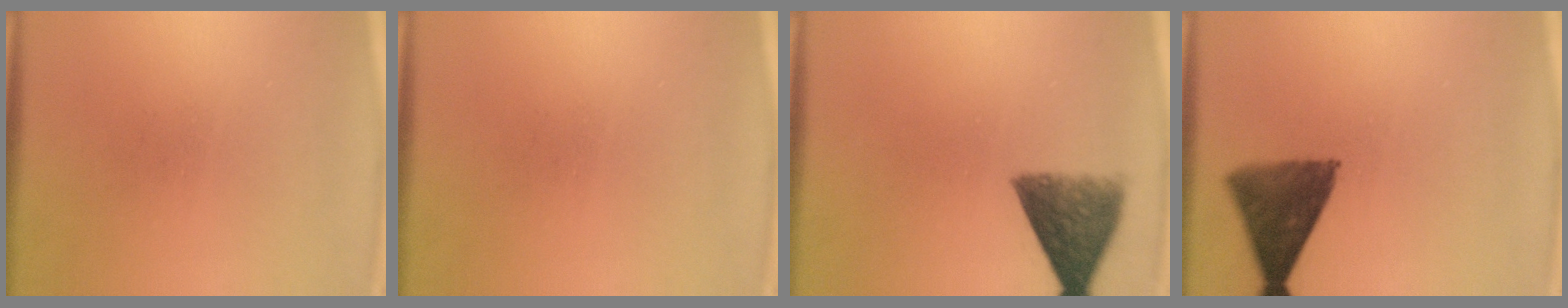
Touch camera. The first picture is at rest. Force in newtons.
{"total": 0.0}
{"total": 8.2}
{"total": 9.8}